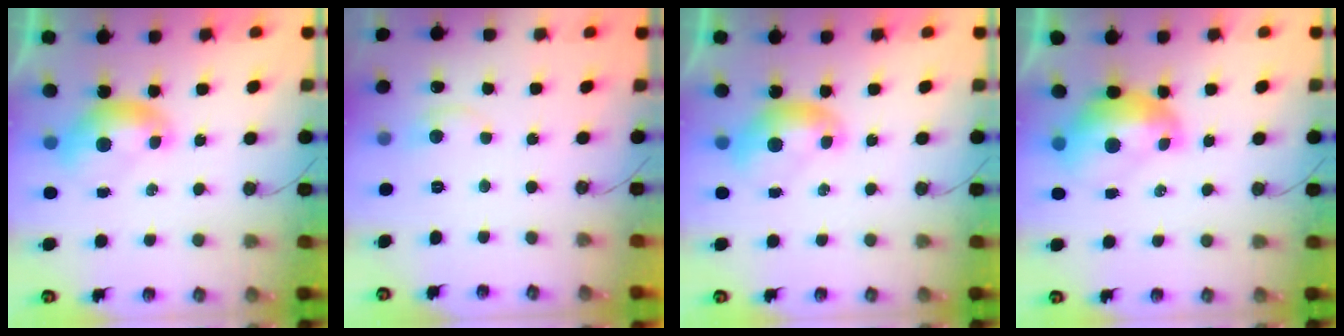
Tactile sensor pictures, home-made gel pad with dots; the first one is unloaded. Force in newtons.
{"total": 0.7, "press": 0.3, "slide": 0.7}
{"total": 0.0}
{"total": 2.8, "press": 2.7, "slide": 0.7}